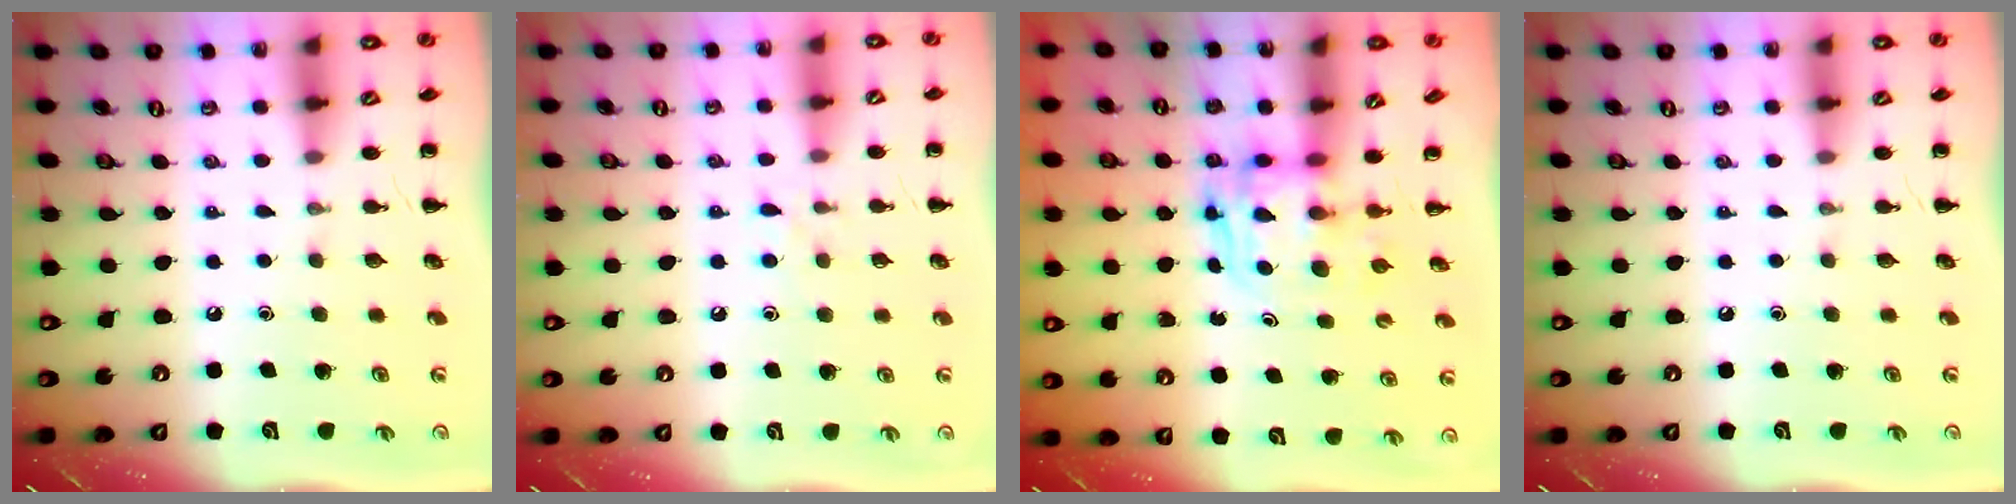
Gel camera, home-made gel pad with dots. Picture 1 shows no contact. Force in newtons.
{"total": 5.4, "press": 5.1, "slide": 1.9}
{"total": 2.7, "press": 2.7, "slide": 0.2}
{"total": 0.0}